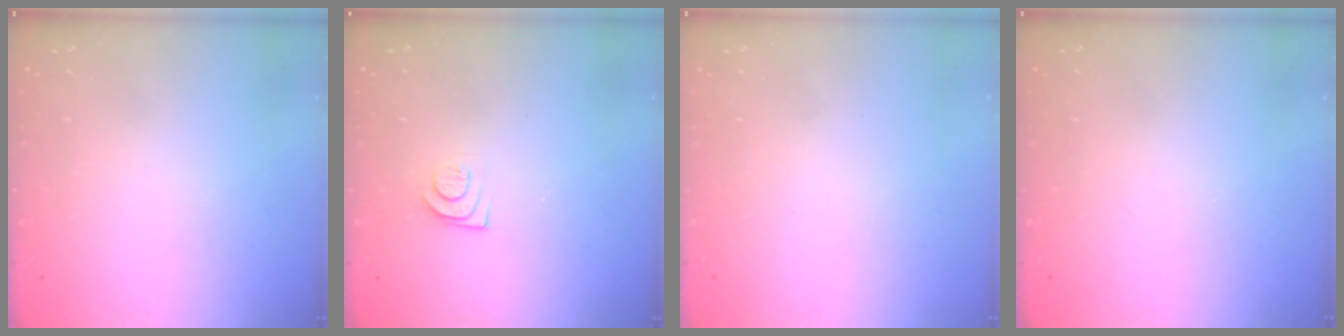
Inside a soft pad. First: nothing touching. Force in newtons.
{"total": 7.9, "press": 7.8, "slide": 0.7}
{"total": 1.8, "press": 1.8, "slide": 0.2}
{"total": 0.0}